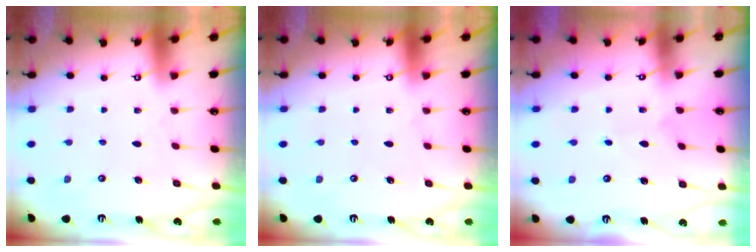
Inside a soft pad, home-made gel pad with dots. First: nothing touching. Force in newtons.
{"total": 0.0}
{"total": 1.9, "press": 1.9, "slide": 0.2}